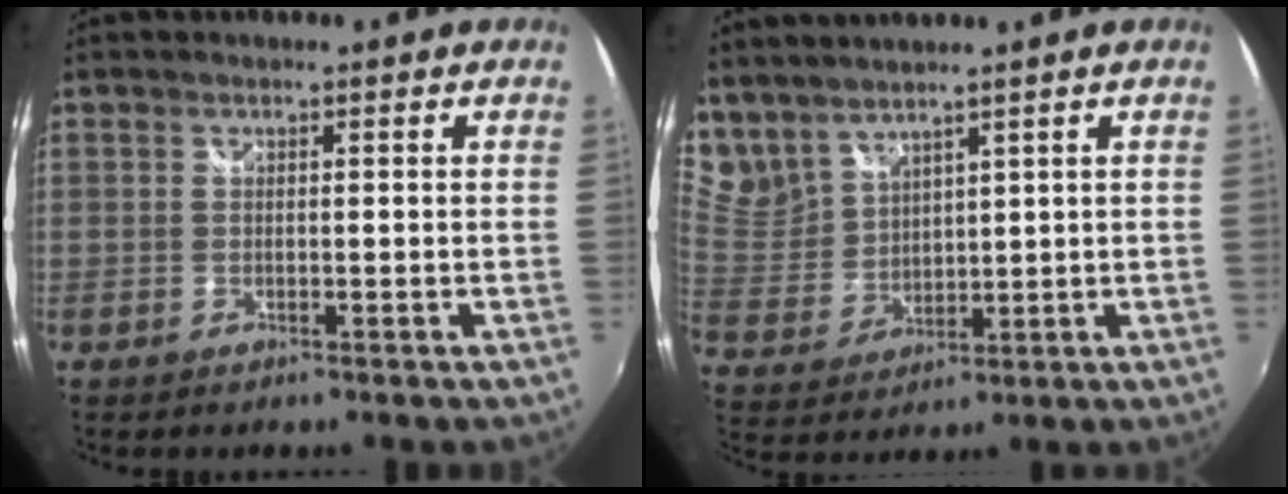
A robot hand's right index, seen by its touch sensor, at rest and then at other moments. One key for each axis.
{"total": 9.2, "fx": 8.1, "fy": 3.8, "fz": 2.2, "tx": -0.053, "ty": -0.001, "tz": 0.181}